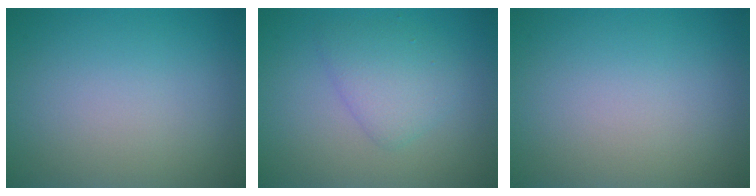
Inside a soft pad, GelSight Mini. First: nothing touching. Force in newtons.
{"total": 2.9, "press": 2.9, "slide": 0.0}
{"total": 0.0}